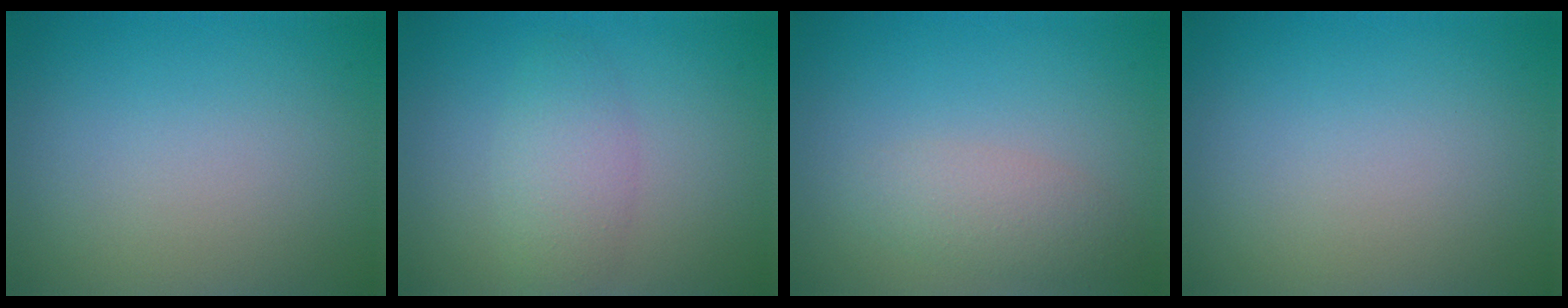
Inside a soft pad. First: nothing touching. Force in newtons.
{"total": 2.8, "press": 2.8, "slide": 0.1}
{"total": 2.5, "press": 2.5, "slide": 0.2}
{"total": 0.0}